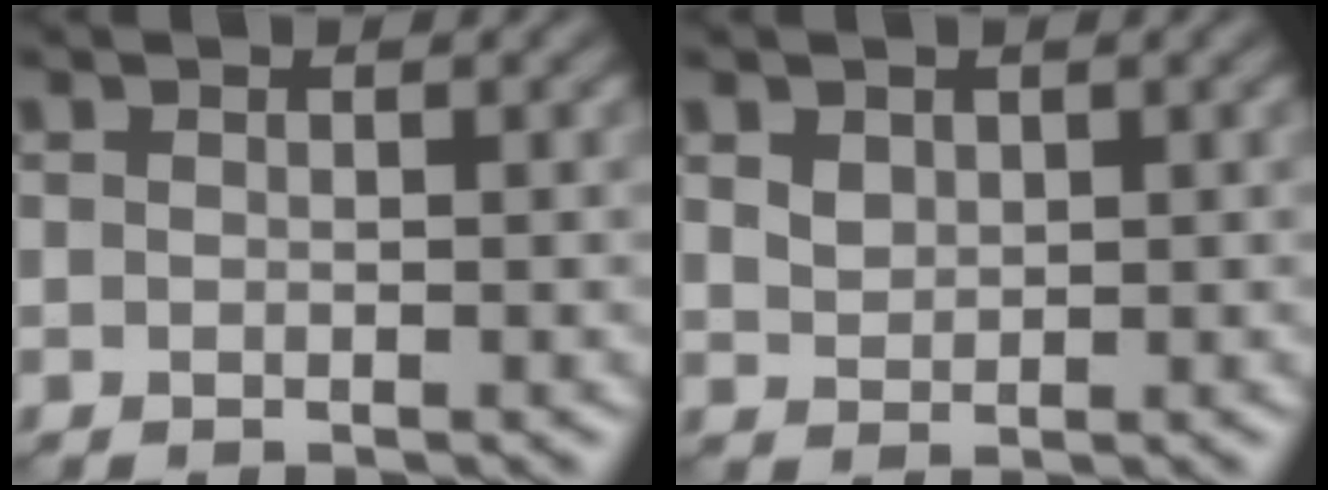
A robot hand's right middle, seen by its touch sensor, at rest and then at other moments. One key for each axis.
{"total": 1.7, "fx": 1.0, "fy": 1.2, "fz": 0.7, "tx": -0.016, "ty": -0.001, "tz": 0.019}